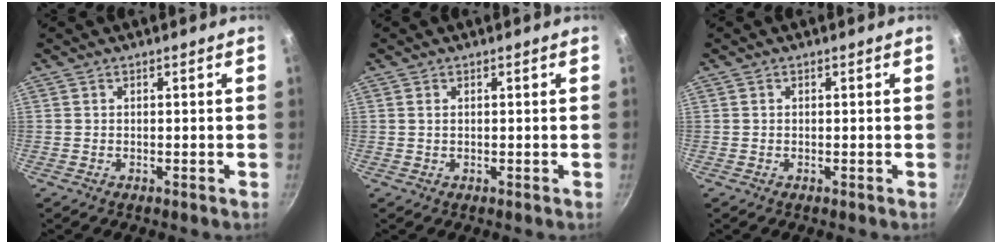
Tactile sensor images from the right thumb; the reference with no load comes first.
{"total": 0.7, "force": [0.2, 0.4, 0.6], "torque": [-0.011, 0.001, 0.003]}
{"total": 0.0}